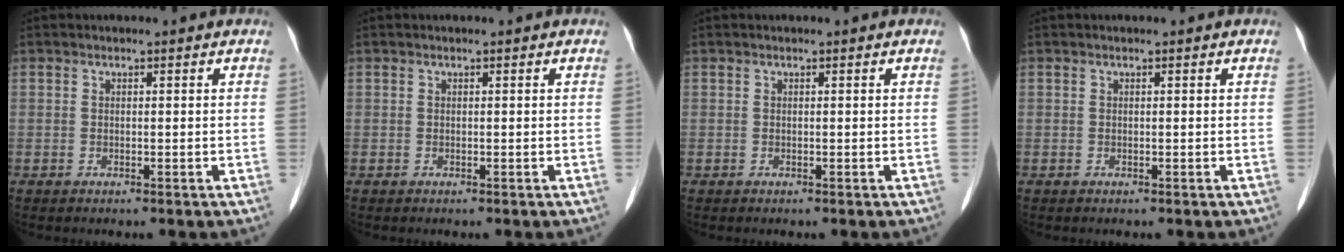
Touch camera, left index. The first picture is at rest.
{"total": 0.0}
{"total": 0.0}
{"total": 0.0}